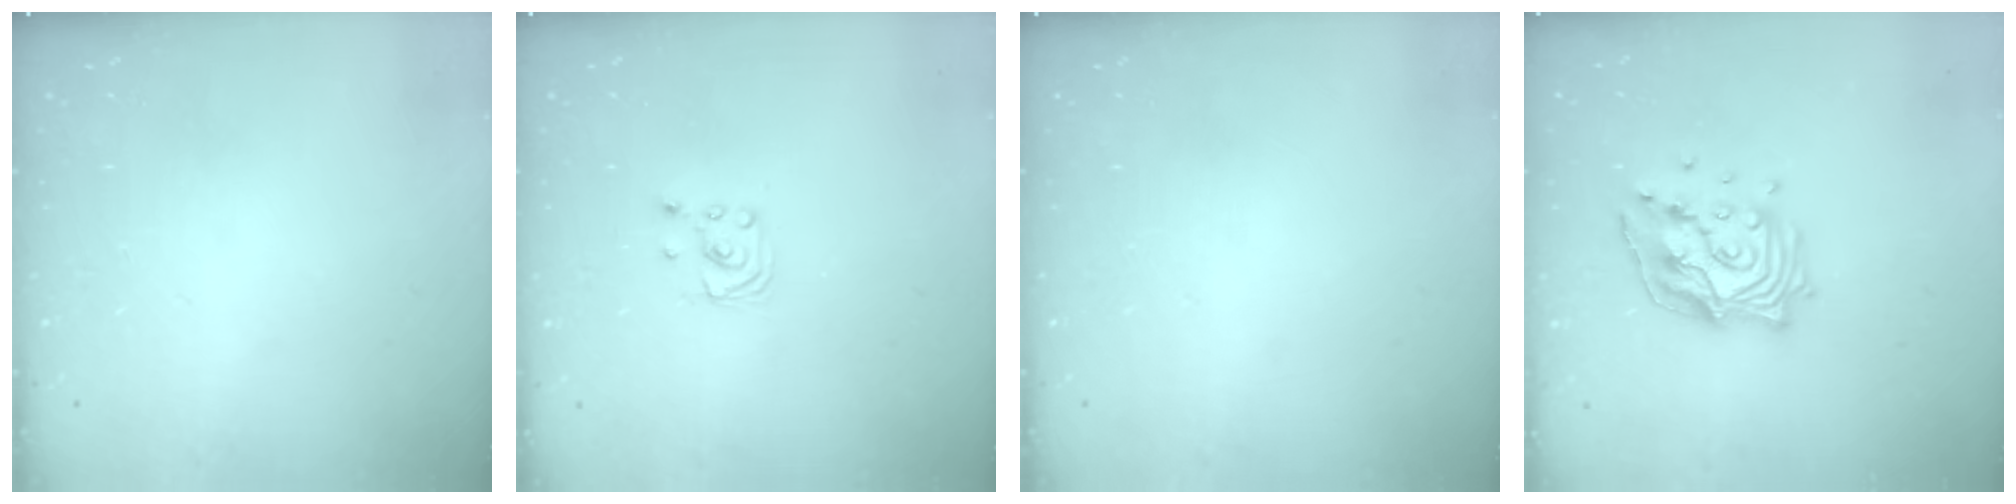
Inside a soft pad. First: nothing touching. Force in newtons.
{"total": 1.9, "press": 1.9, "slide": 0.1}
{"total": 0.0}
{"total": 14.9, "press": 14.8, "slide": 1.4}